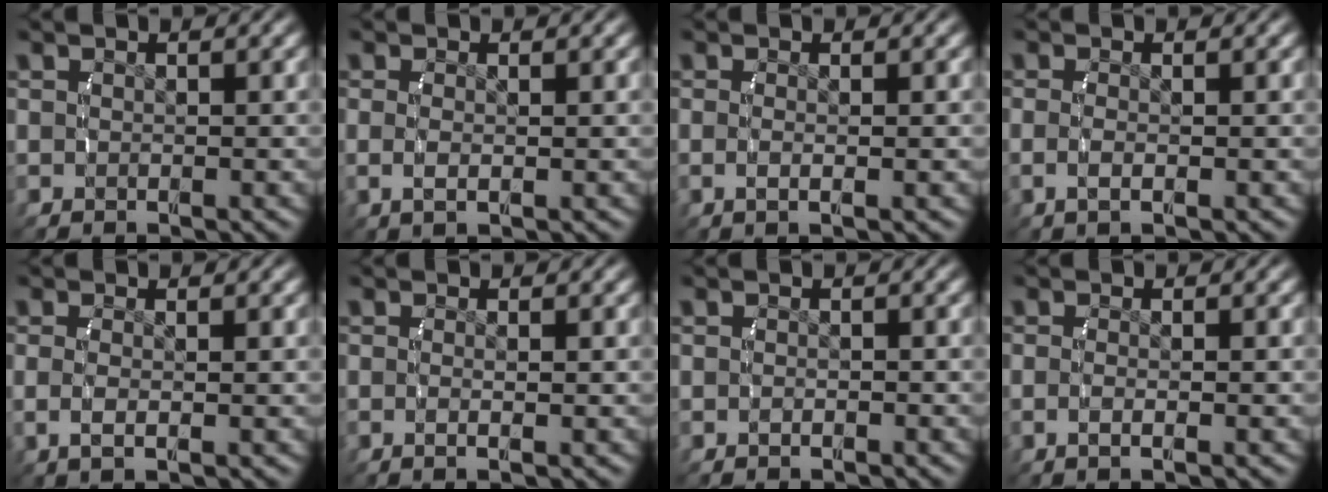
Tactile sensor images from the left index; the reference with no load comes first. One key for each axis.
{"total": 1.5, "fx": -0.1, "fy": 0.4, "fz": 1.4, "tx": -0.044, "ty": -0.013, "tz": 0.006}
{"total": 1.4, "fx": -0.4, "fy": 0.0, "fz": 1.3, "tx": -0.038, "ty": -0.012, "tz": 0.000}
{"total": 1.6, "fx": -0.5, "fy": 0.2, "fz": 1.5, "tx": -0.043, "ty": -0.011, "tz": -0.003}
{"total": 1.8, "fx": -0.2, "fy": 0.5, "fz": 1.7, "tx": -0.050, "ty": -0.012, "tz": 0.004}
{"total": 1.1, "fx": -0.4, "fy": -0.1, "fz": 1.1, "tx": -0.030, "ty": -0.010, "tz": -0.003}
{"total": 0.7, "fx": -0.6, "fy": 0.2, "fz": 0.3, "tx": -0.012, "ty": -0.002, "tz": -0.008}
{"total": 1.4, "fx": -0.7, "fy": 0.0, "fz": 1.2, "tx": -0.033, "ty": -0.009, "tz": -0.007}